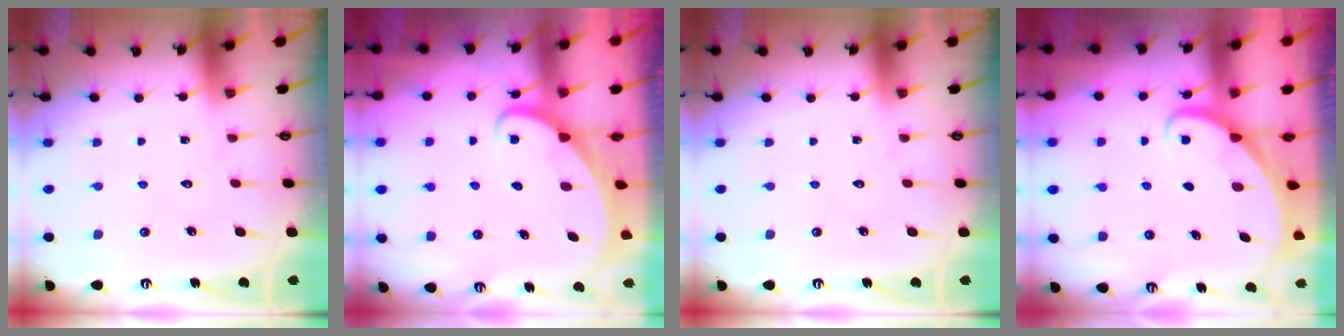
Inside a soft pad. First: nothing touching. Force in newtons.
{"total": 2.3, "press": 2.3, "slide": 0.3}
{"total": 0.0}
{"total": 1.8, "press": 1.7, "slide": 0.1}